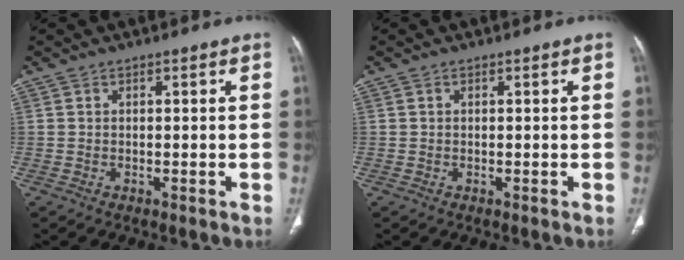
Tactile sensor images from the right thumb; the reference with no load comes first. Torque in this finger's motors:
{"motor_torque": [0.21, -0.02, -0.27, 0.11, 0.04]}